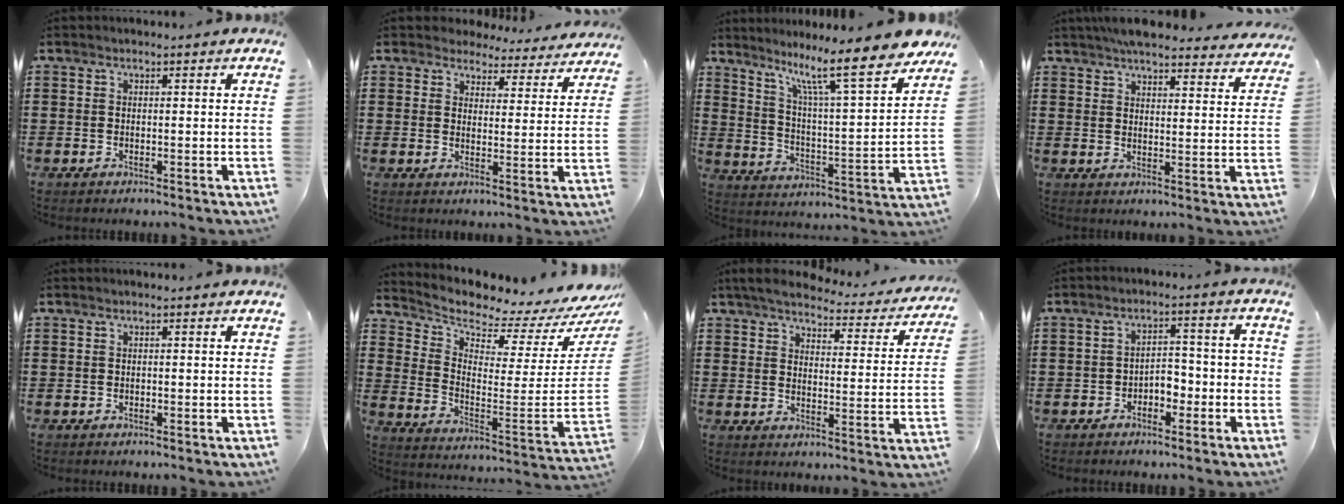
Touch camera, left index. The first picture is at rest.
{"total": 4.0, "force": [3.9, 1.0, 0.3], "torque": [-0.019, -0.023, 0.066]}
{"total": 12.1, "force": [9.5, 0.8, 7.4], "torque": [-0.151, -0.062, 0.150]}
{"total": 5.8, "force": [5.4, 0.8, 1.9], "torque": [-0.046, -0.021, 0.098]}
{"total": 0.0}
{"total": 3.8, "force": [3.2, 1.0, 1.8], "torque": [-0.042, -0.058, 0.047]}
{"total": 4.5, "force": [4.3, 0.5, 1.5], "torque": [-0.053, -0.029, 0.070]}
{"total": 3.6, "force": [-2.3, 2.0, 1.8], "torque": [-0.036, 0.009, -0.049]}